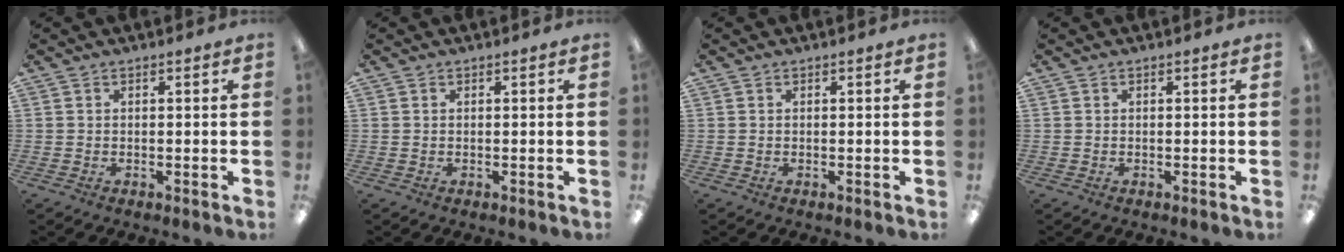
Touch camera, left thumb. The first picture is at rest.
{"total": 0.0}
{"total": 0.0}
{"total": 0.0}